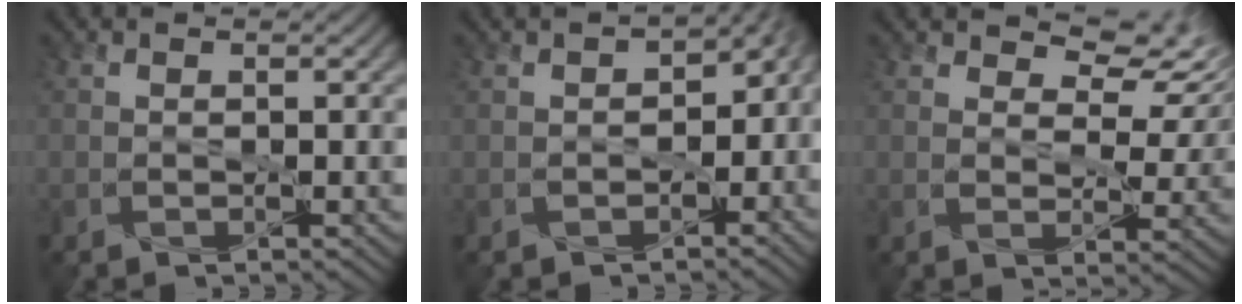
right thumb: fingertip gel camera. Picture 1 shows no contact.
{"total": 5.6, "force": [-1.1, 4.0, 3.8], "torque": [-0.039, -0.009, -0.008]}
{"total": 7.2, "force": [4.1, 3.6, 4.6], "torque": [-0.078, 0.002, 0.069]}